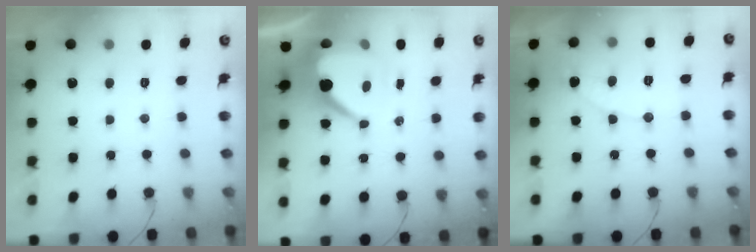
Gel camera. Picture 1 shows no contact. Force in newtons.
{"total": 11.5, "press": 11.5, "slide": 1.0}
{"total": 6.9, "press": 6.9, "slide": 0.3}